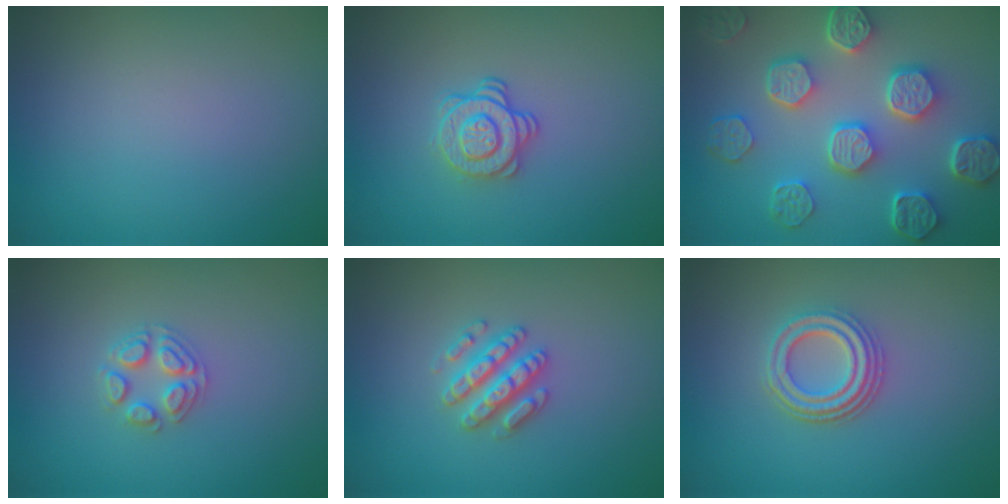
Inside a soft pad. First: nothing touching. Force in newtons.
{"total": 2.4, "press": 2.0, "slide": 1.4}
{"total": 7.9, "press": 6.1, "slide": 5.0}
{"total": 2.5, "press": 2.5, "slide": 0.3}
{"total": 3.0, "press": 2.9, "slide": 0.6}
{"total": 3.6, "press": 2.9, "slide": 2.1}